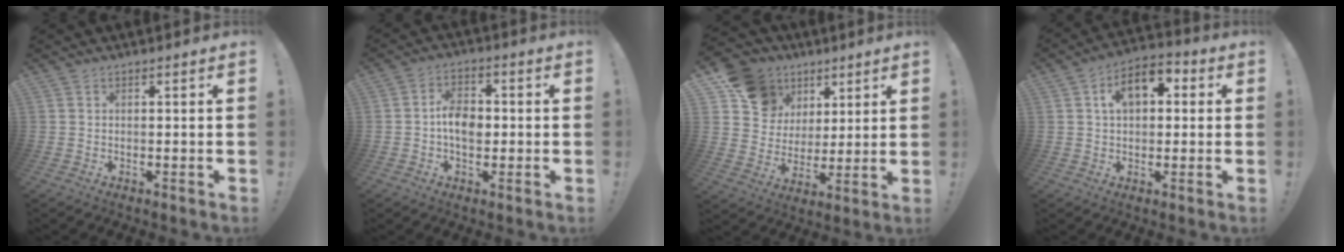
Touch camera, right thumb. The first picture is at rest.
{"total": 7.4, "force": [-0.9, 5.3, 5.1], "torque": [-0.073, 0.012, -0.018]}
{"total": 14.4, "force": [7.6, 11.4, 4.5], "torque": [-0.069, -0.040, 0.161]}
{"total": 9.3, "force": [2.5, 5.9, 6.7], "torque": [-0.096, 0.003, 0.044]}